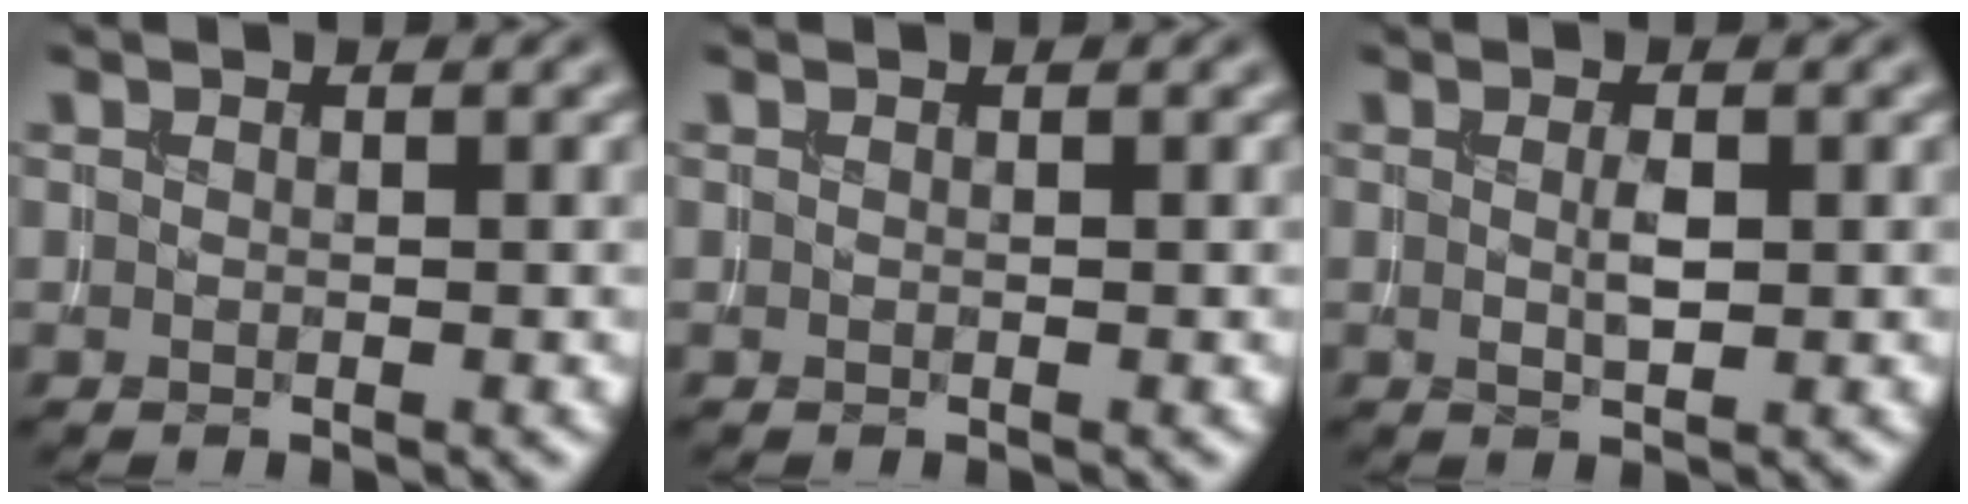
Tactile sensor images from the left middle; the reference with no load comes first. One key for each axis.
{"total": 0.0}
{"total": 1.4, "fx": 0.1, "fy": 0.3, "fz": 1.3, "tx": -0.028, "ty": 0.000, "tz": 0.005}